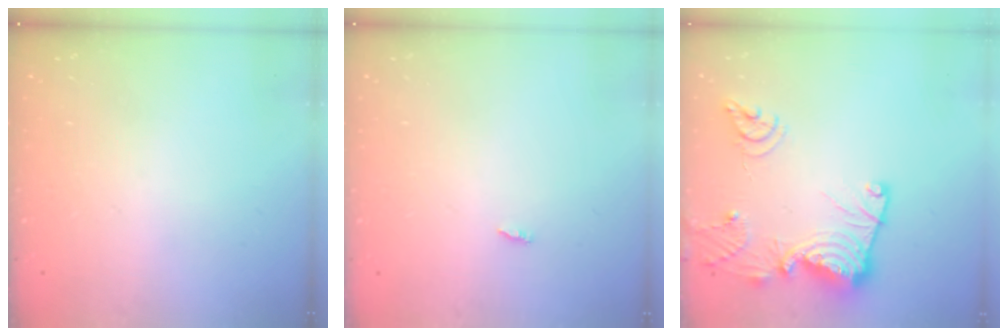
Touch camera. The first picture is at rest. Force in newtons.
{"total": 1.8, "press": 1.8, "slide": 0.2}
{"total": 16.7, "press": 16.7, "slide": 1.2}